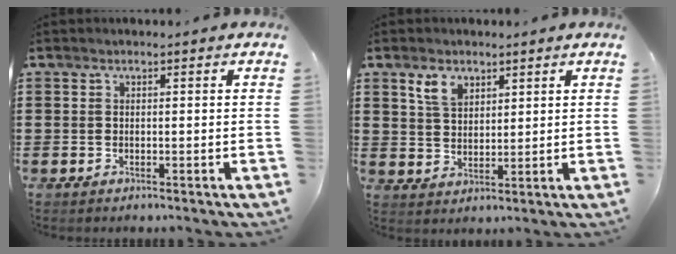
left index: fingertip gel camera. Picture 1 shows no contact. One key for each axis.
{"total": 4.4, "fx": 3.0, "fy": 2.4, "fz": 2.2, "tx": -0.045, "ty": 0.005, "tz": 0.053}